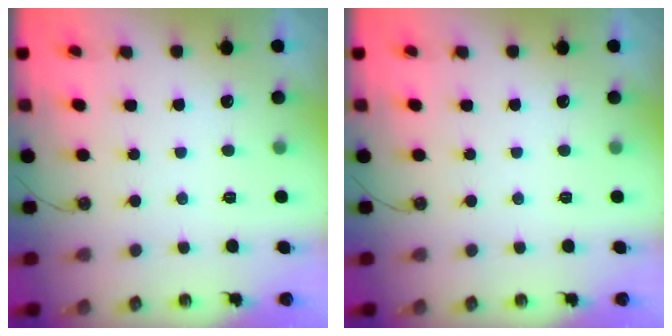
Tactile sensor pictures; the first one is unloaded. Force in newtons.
{"total": 0.0}